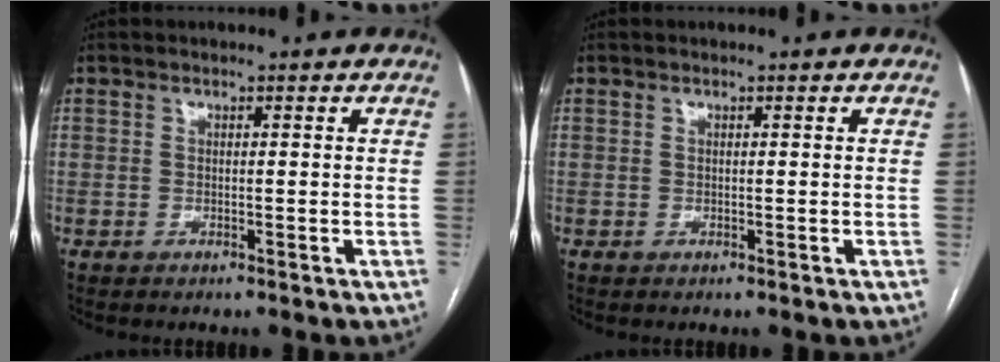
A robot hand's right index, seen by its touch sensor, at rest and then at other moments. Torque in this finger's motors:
{"motor_torque": [0.27, 0.13, -0.03, -0.01]}